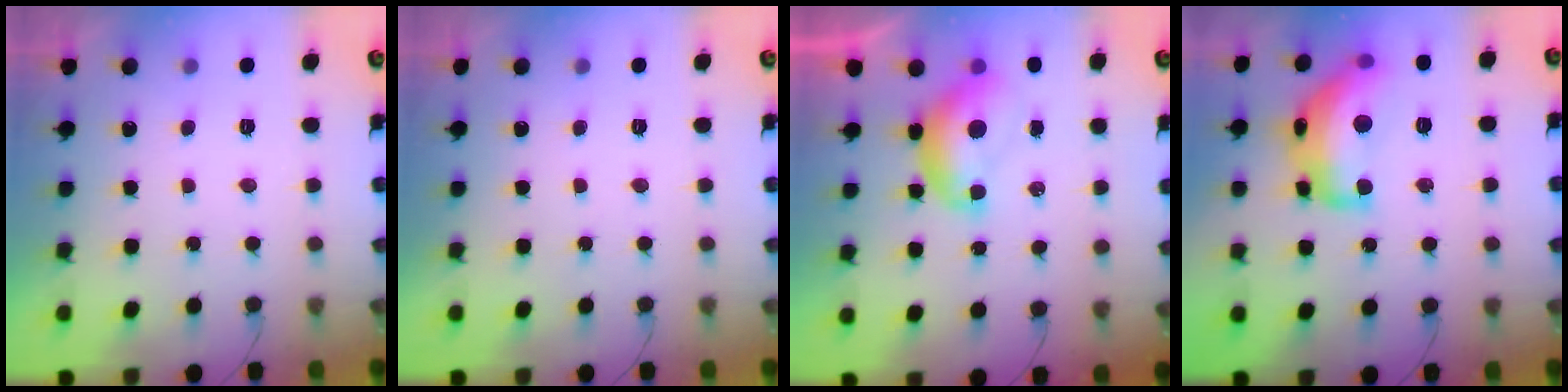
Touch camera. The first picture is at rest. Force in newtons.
{"total": 0.0}
{"total": 7.9, "press": 7.8, "slide": 0.8}
{"total": 18.4, "press": 18.3, "slide": 1.3}